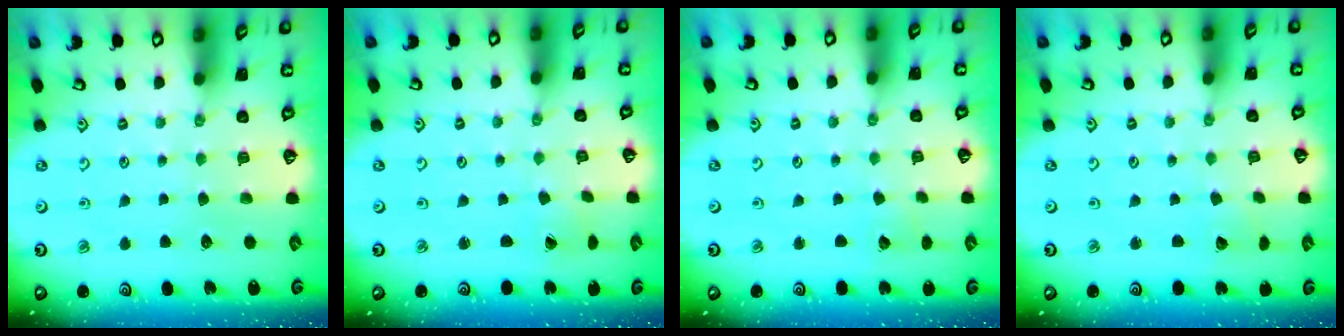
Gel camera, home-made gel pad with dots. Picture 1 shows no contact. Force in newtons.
{"total": 0.8, "press": 0.8, "slide": 0.0}
{"total": 3.3, "press": 3.3, "slide": 0.4}
{"total": 1.2, "press": 1.2, "slide": 0.0}